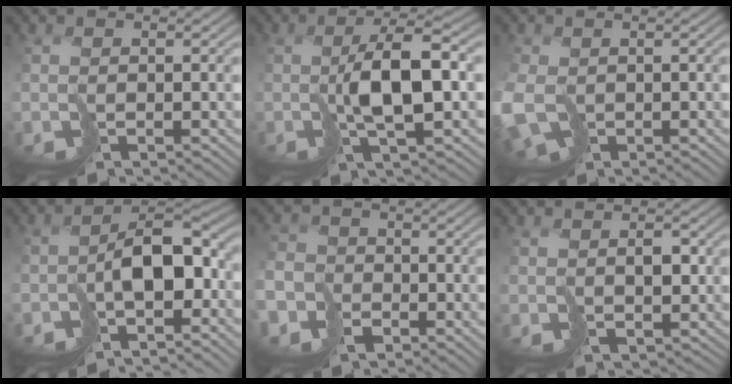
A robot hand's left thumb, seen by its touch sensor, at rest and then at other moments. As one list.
[{"total": 5.5, "force": [0.8, 1.5, 5.2], "torque": [-0.098, 0.010, 0.020]}, {"total": 6.8, "force": [-1.9, 4.6, 4.7], "torque": [-0.131, -0.032, -0.027]}, {"total": 6.9, "force": [-3.1, 3.5, 5.2], "torque": [-0.071, -0.001, -0.054]}, {"total": 6.3, "force": [-3.9, 4.5, 2.0], "torque": [-0.054, -0.023, -0.086]}, {"total": 2.6, "force": [0.8, 1.9, 1.5], "torque": [-0.018, 0.001, 0.026]}]